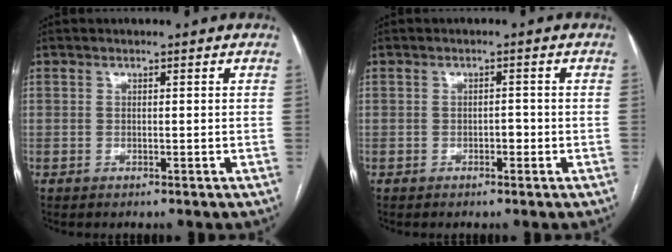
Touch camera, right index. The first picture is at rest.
{"total": 1.3, "force": [-0.5, 0.7, 1.0], "torque": [-0.013, 0.003, -0.008]}